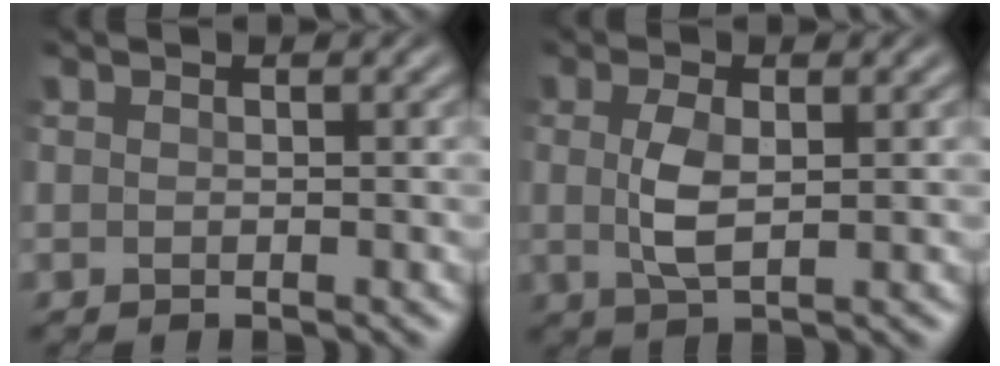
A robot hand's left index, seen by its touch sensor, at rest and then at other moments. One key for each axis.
{"total": 3.0, "fx": 0.1, "fy": 1.2, "fz": 2.7, "tx": -0.061, "ty": 0.002, "tz": 0.004}